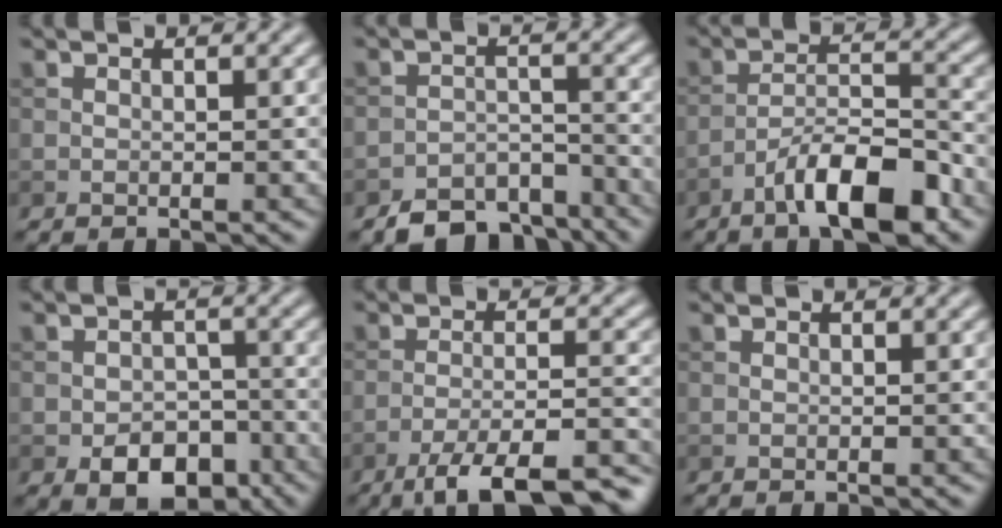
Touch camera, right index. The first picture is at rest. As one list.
[{"total": 5.8, "force": [-5.0, 2.4, 1.9], "torque": [-0.021, -0.007, -0.085]}, {"total": 7.8, "force": [-5.0, 2.1, 5.6], "torque": [-0.088, 0.012, -0.086]}, {"total": 5.4, "force": [-2.8, 3.4, 3.1], "torque": [-0.045, -0.010, -0.044]}, {"total": 9.5, "force": [-7.0, 2.2, 6.0], "torque": [-0.090, 0.000, -0.110]}, {"total": 0.0}]